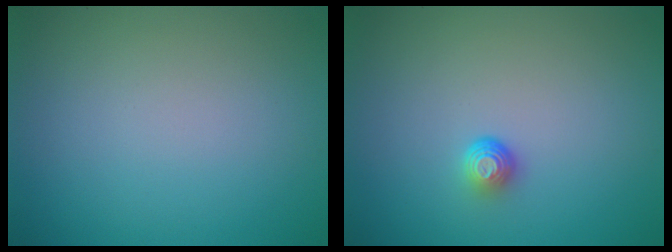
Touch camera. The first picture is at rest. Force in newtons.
{"total": 1.5, "press": 1.0, "slide": 1.1}